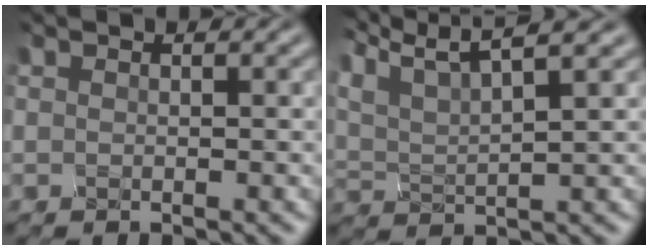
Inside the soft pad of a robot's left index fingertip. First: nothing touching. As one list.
[{"total": 5.8, "force": [4.3, 1.3, 3.7], "torque": [-0.099, 0.020, 0.081]}]